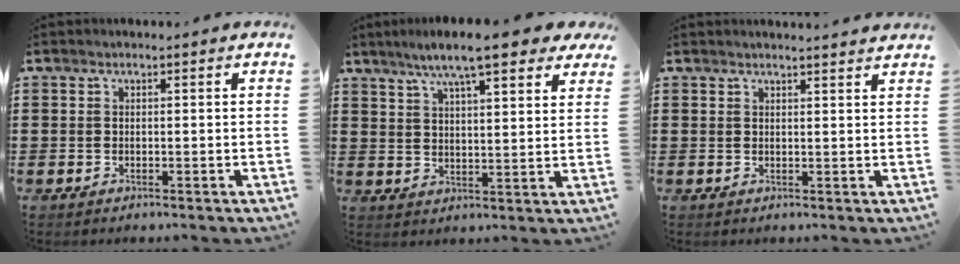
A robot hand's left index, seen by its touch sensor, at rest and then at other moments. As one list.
[{"total": 9.0, "force": [7.0, 1.2, 5.5], "torque": [-0.110, -0.013, 0.121]}, {"total": 1.7, "force": [1.6, -0.2, 0.4], "torque": [-0.011, 0.000, 0.031]}]